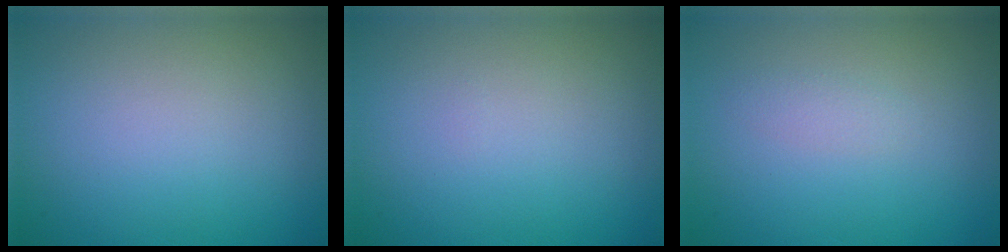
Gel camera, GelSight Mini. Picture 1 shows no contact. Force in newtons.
{"total": 0.0}
{"total": 0.9, "press": 0.9, "slide": 0.1}